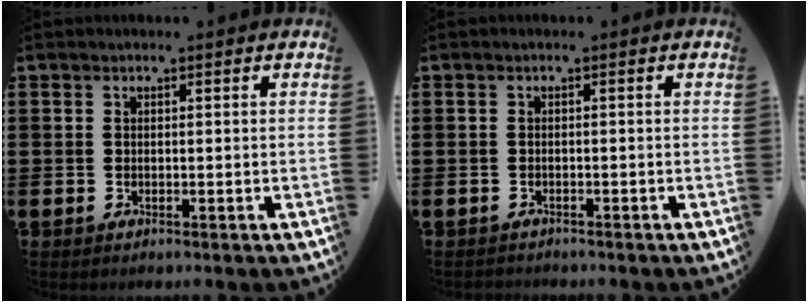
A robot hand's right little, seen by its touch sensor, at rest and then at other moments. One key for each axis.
{"total": 0.6, "fx": -0.6, "fy": 0.1, "fz": 0.0, "tx": -0.001, "ty": -0.002, "tz": -0.012}